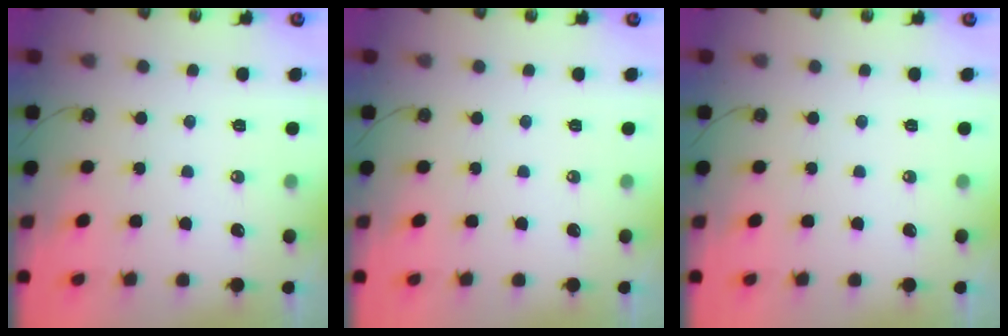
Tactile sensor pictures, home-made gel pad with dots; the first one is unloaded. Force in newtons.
{"total": 0.0}
{"total": 0.0}